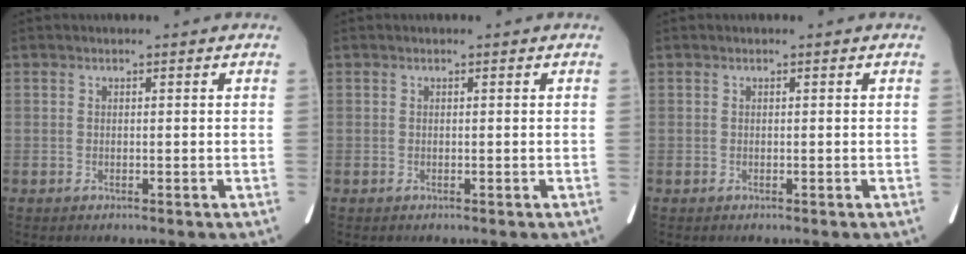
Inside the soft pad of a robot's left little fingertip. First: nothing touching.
{"total": 0.0}
{"total": 0.0}